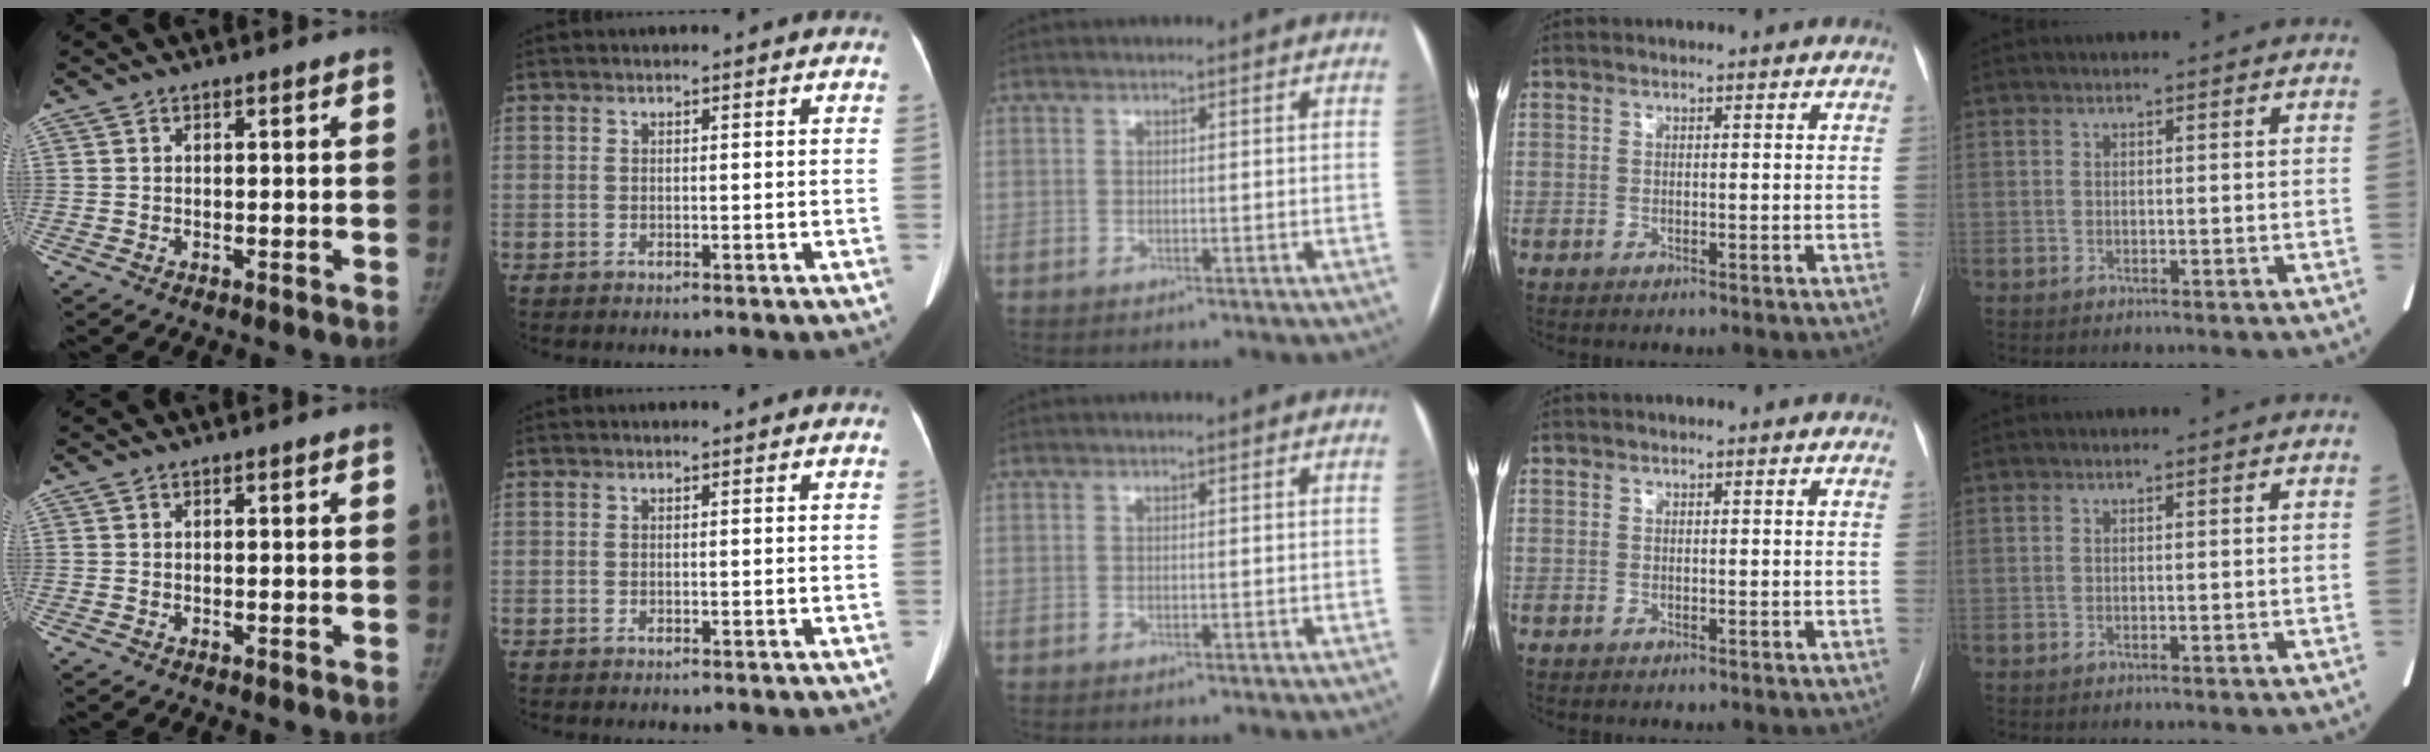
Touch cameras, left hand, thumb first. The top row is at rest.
{}